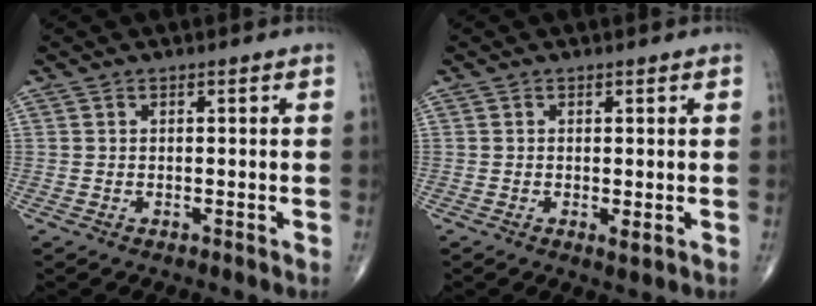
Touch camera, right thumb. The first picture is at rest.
{"total": 1.3, "force": [-0.2, 0.4, 1.3], "torque": [-0.022, -0.006, -0.004]}